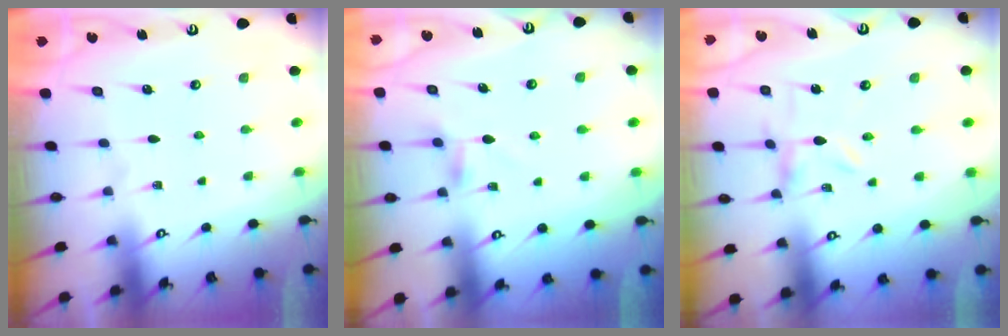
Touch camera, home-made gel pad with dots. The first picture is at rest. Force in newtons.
{"total": 3.6, "press": 3.6, "slide": 0.6}
{"total": 0.0}